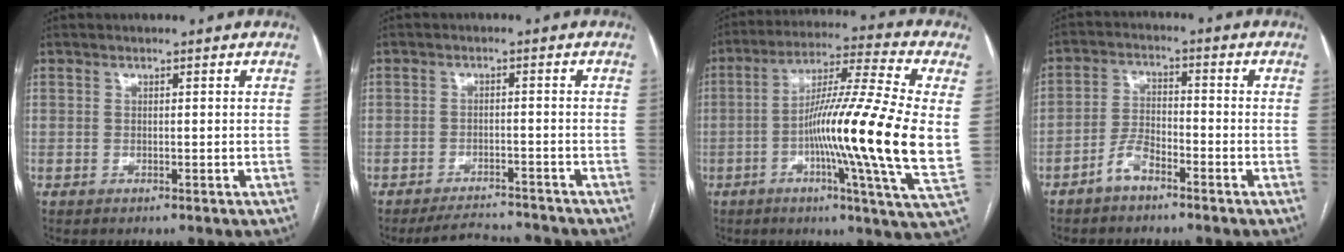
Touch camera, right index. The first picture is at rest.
{"total": 5.5, "force": [-5.4, 1.0, 0.3], "torque": [-0.004, 0.005, -0.084]}
{"total": 20.2, "force": [-1.3, -0.7, 20.1], "torque": [-0.316, -0.006, -0.037]}
{"total": 4.3, "force": [-3.1, 1.5, 2.6], "torque": [-0.057, 0.009, -0.060]}